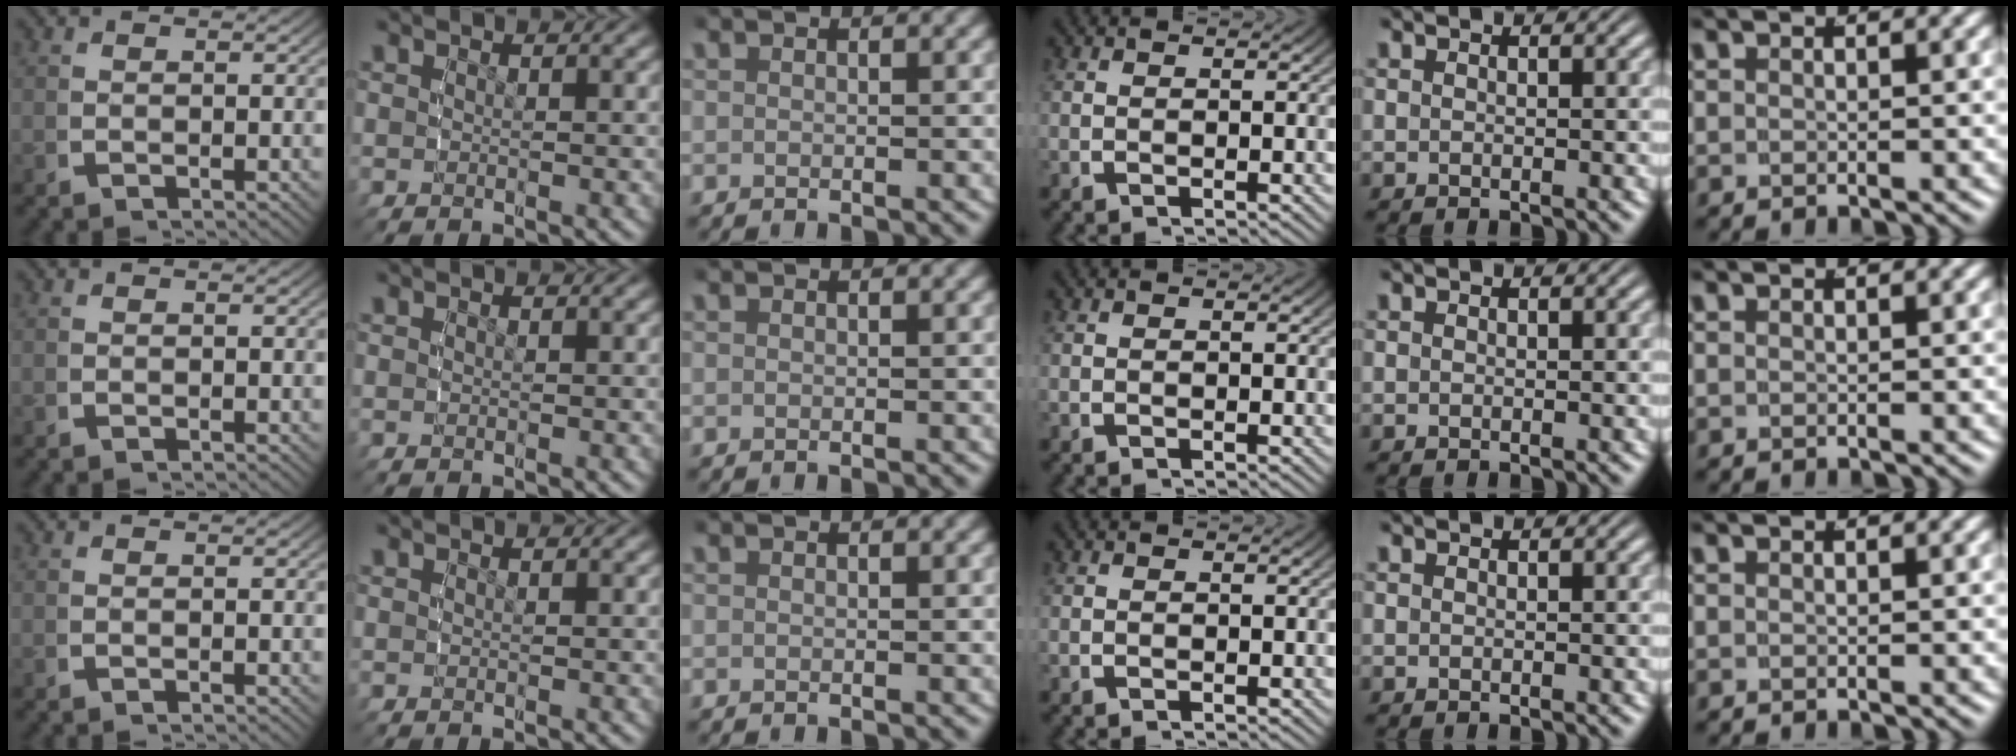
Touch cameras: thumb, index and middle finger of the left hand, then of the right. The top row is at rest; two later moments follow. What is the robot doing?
{"motion": "reach", "object": "jacket"}